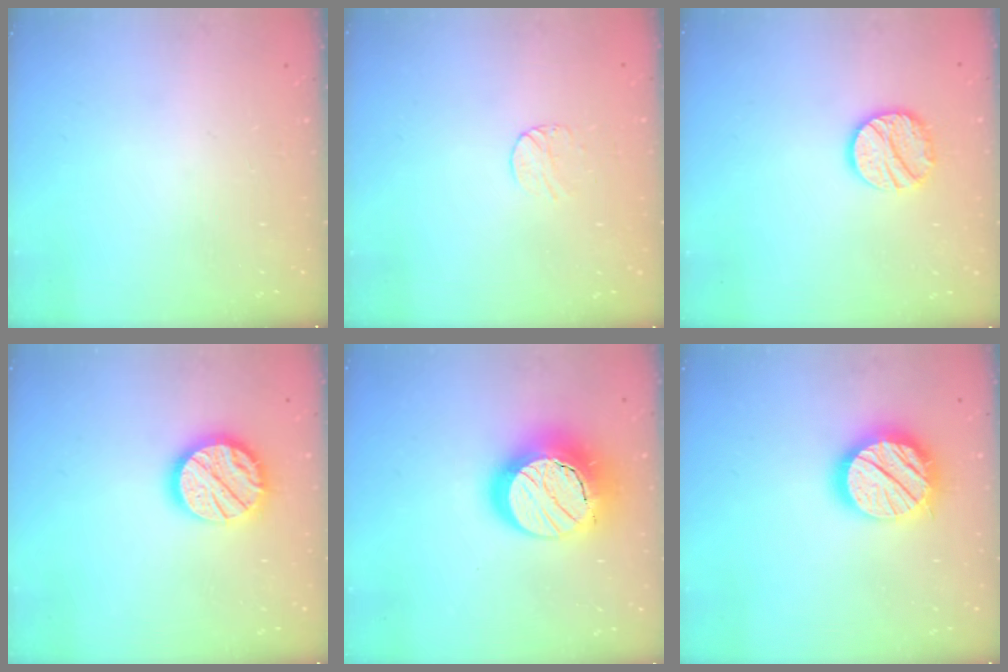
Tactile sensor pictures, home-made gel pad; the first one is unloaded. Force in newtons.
{"total": 6.1, "press": 6.1, "slide": 0.5}
{"total": 12.2, "press": 12.1, "slide": 1.0}
{"total": 15.1, "press": 15.0, "slide": 1.3}
{"total": 21.3, "press": 21.2, "slide": 1.6}
{"total": 18.0, "press": 17.9, "slide": 1.8}